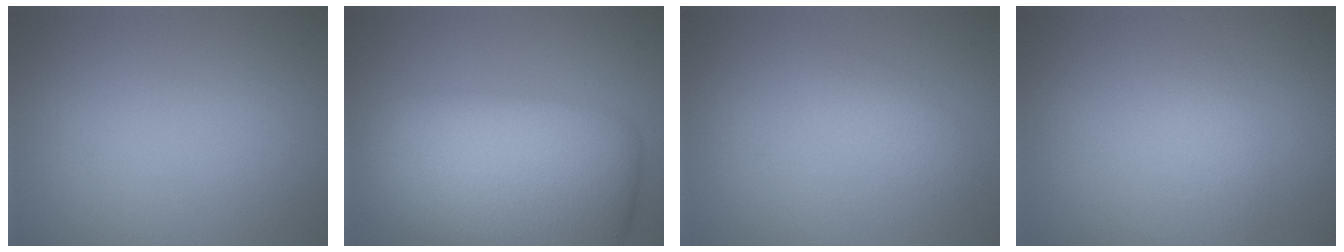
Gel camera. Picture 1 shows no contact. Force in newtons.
{"total": 12.0, "press": 12.0, "slide": 0.5}
{"total": 1.5, "press": 1.5, "slide": 0.1}
{"total": 1.4, "press": 1.4, "slide": 0.0}